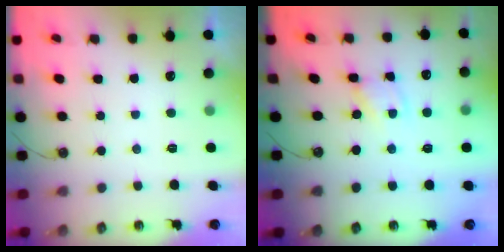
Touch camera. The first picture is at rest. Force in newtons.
{"total": 2.5, "press": 2.5, "slide": 0.1}